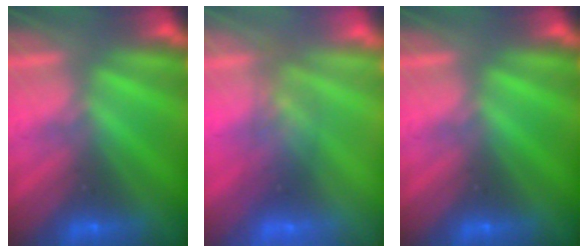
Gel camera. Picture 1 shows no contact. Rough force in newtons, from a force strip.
{"total": 2.7}
{"total": 0.0}